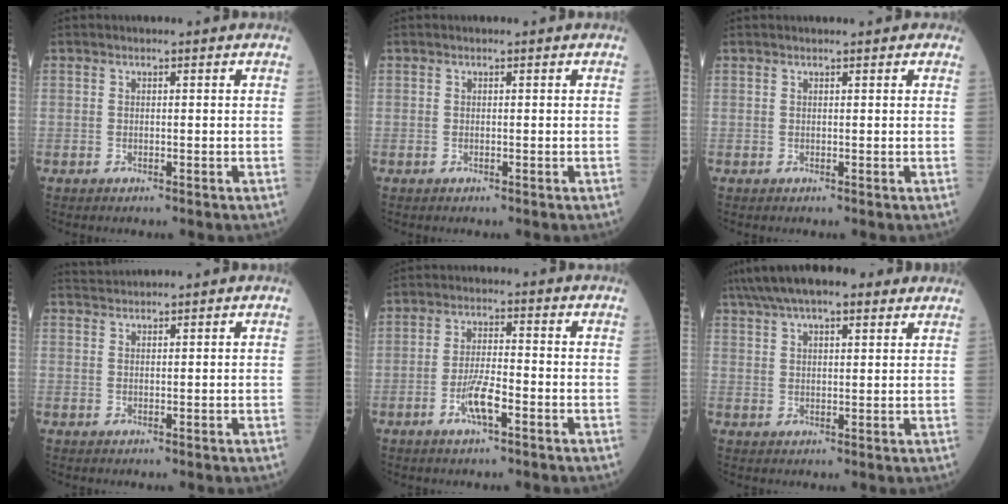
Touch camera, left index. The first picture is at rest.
{"total": 0.0}
{"total": 1.9, "force": [1.5, 0.4, 1.1], "torque": [-0.009, 0.016, 0.012]}
{"total": 1.7, "force": [1.6, -0.6, -0.4], "torque": [-0.001, 0.013, 0.042]}
{"total": 5.1, "force": [-2.5, 0.8, 4.4], "torque": [-0.090, -0.005, -0.050]}
{"total": 13.1, "force": [9.7, 3.7, 7.9], "torque": [-0.144, 0.055, 0.153]}